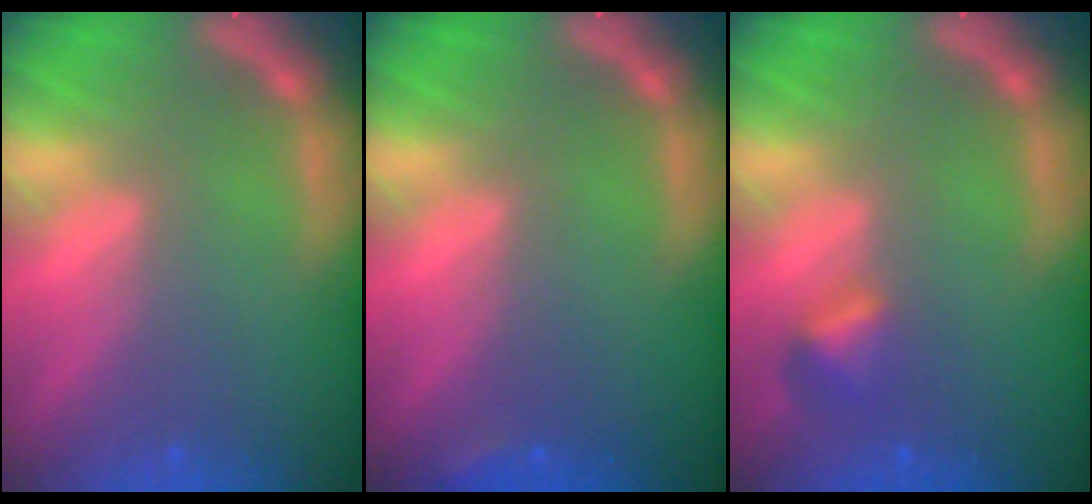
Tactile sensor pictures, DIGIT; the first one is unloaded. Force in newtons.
{"total": 0.9}
{"total": 1.9}